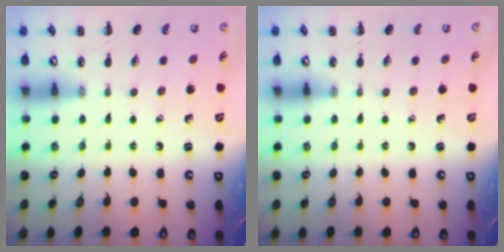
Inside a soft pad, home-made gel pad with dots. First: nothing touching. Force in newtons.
{"total": 0.0}